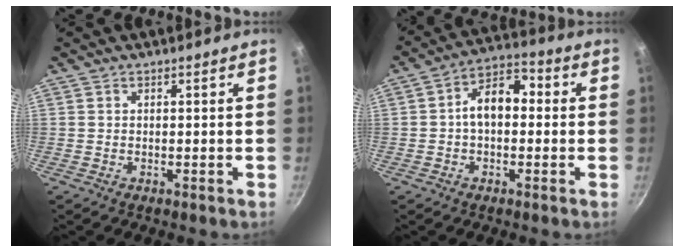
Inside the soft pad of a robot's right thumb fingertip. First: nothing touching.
{"total": 9.3, "force": [0.1, 6.1, 7.0], "torque": [-0.079, 0.036, -0.015]}